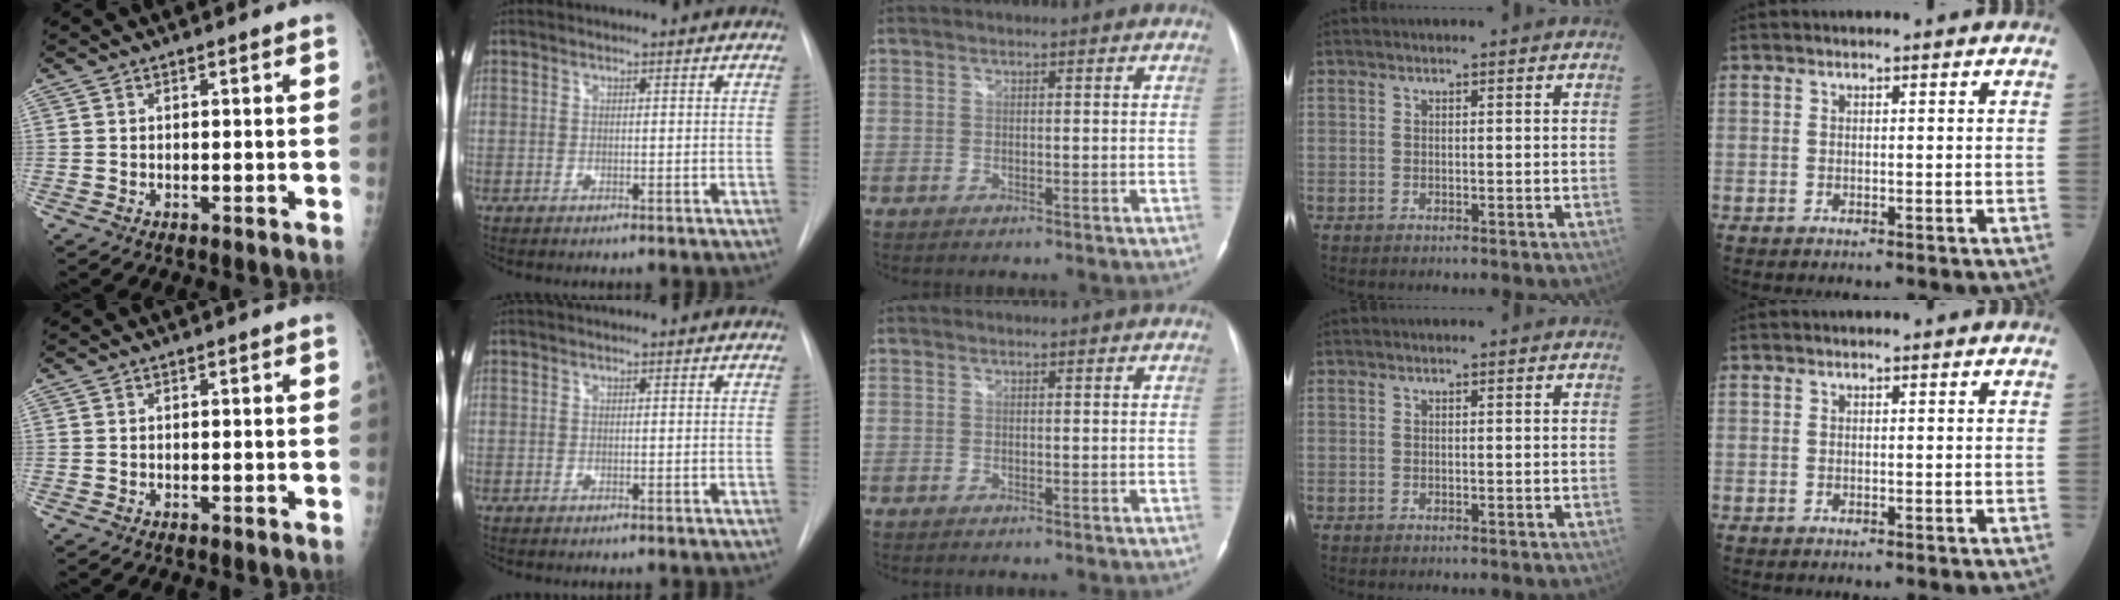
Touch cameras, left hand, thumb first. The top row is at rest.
{}